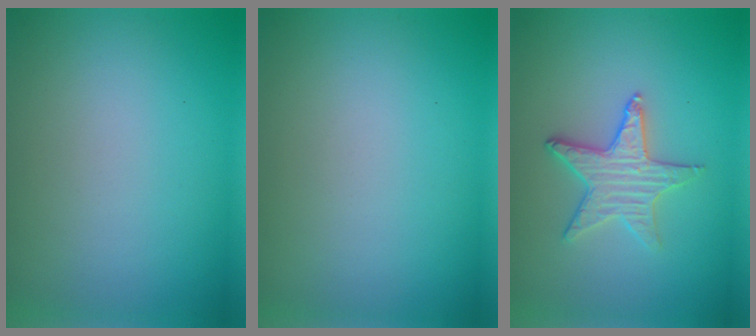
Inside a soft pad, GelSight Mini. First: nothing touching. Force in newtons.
{"total": 0.0}
{"total": 3.0, "press": 2.9, "slide": 0.7}